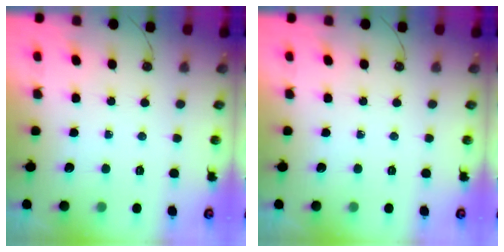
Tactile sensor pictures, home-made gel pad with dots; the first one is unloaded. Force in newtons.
{"total": 0.0}